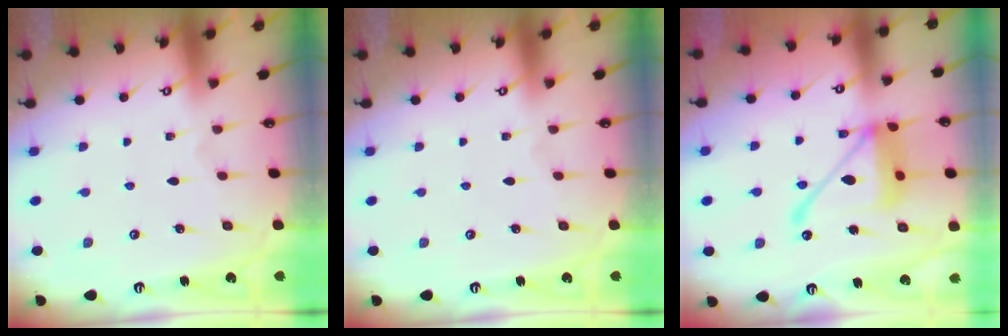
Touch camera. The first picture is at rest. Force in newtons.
{"total": 0.0}
{"total": 16.6, "press": 16.5, "slide": 1.6}